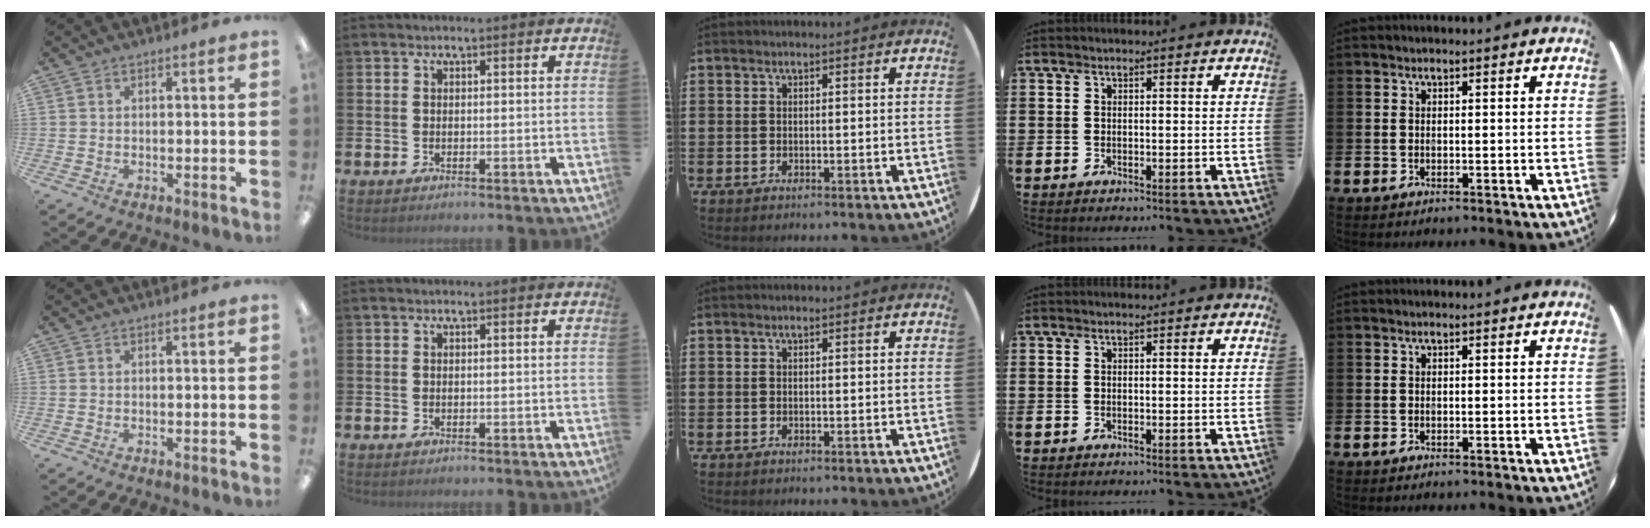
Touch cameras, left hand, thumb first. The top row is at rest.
{}